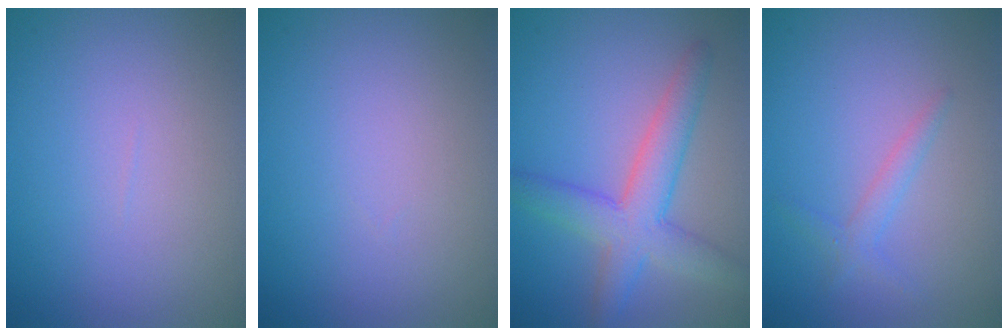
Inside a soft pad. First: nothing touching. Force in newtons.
{"total": 0.0}
{"total": 5.2, "press": 5.2, "slide": 0.2}
{"total": 1.5, "press": 1.5, "slide": 0.1}